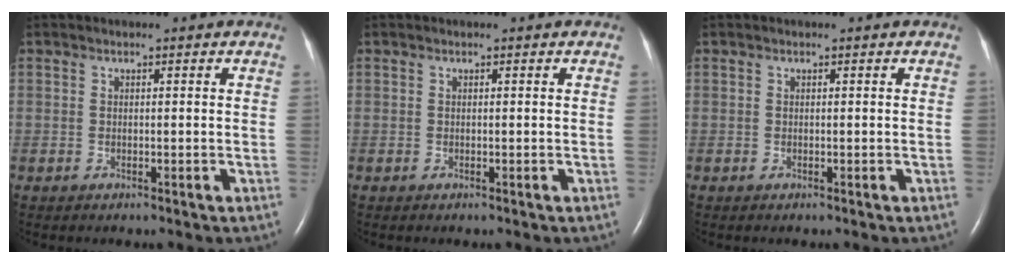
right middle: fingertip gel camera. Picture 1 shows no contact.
{"total": 0.0}
{"total": 0.0}